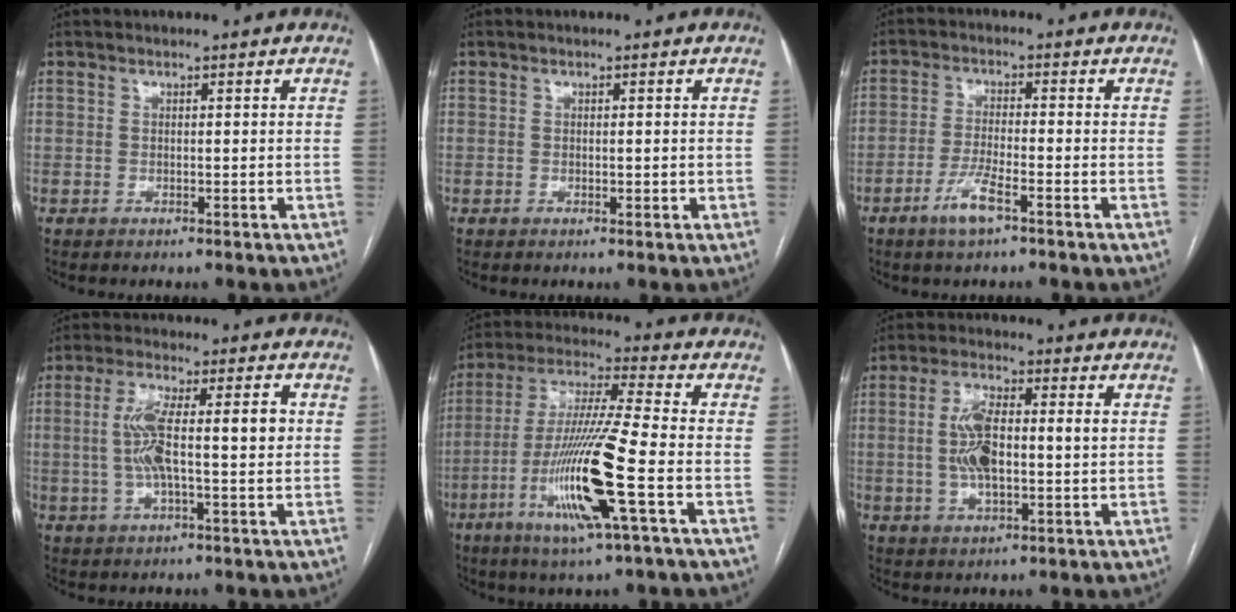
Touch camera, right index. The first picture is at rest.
{"total": 1.0, "force": [-0.1, 0.6, 0.8], "torque": [-0.012, -0.001, 0.001]}
{"total": 5.0, "force": [-3.0, 0.5, 4.0], "torque": [-0.082, -0.005, -0.059]}
{"total": 10.2, "force": [0.8, 2.1, 10.0], "torque": [-0.187, 0.021, 0.014]}
{"total": 16.3, "force": [-5.4, -0.1, 15.4], "torque": [-0.315, -0.019, -0.104]}
{"total": 9.2, "force": [0.7, 2.8, 8.7], "torque": [-0.178, 0.017, 0.013]}